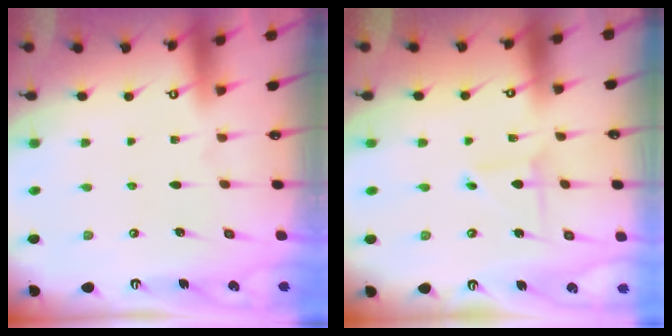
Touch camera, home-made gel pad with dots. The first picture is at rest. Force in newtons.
{"total": 2.4, "press": 2.4, "slide": 0.3}